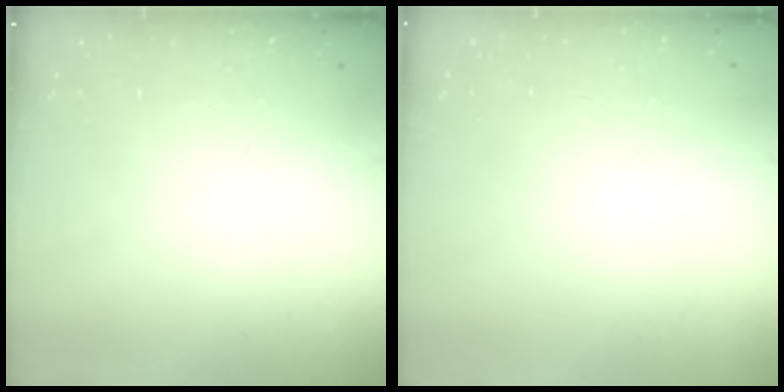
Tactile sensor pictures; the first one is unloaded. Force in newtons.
{"total": 0.0}